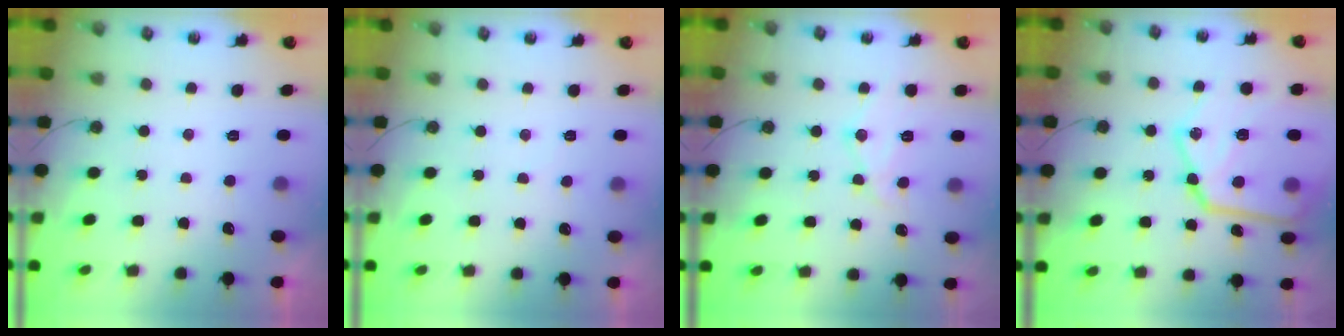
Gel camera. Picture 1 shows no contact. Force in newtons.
{"total": 1.8, "press": 1.8, "slide": 0.4}
{"total": 11.4, "press": 11.3, "slide": 1.0}
{"total": 24.8, "press": 24.7, "slide": 2.6}